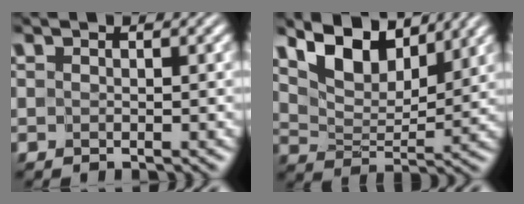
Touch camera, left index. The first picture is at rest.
{"total": 7.2, "force": [5.3, 3.0, 3.7], "torque": [-0.080, 0.005, 0.085]}